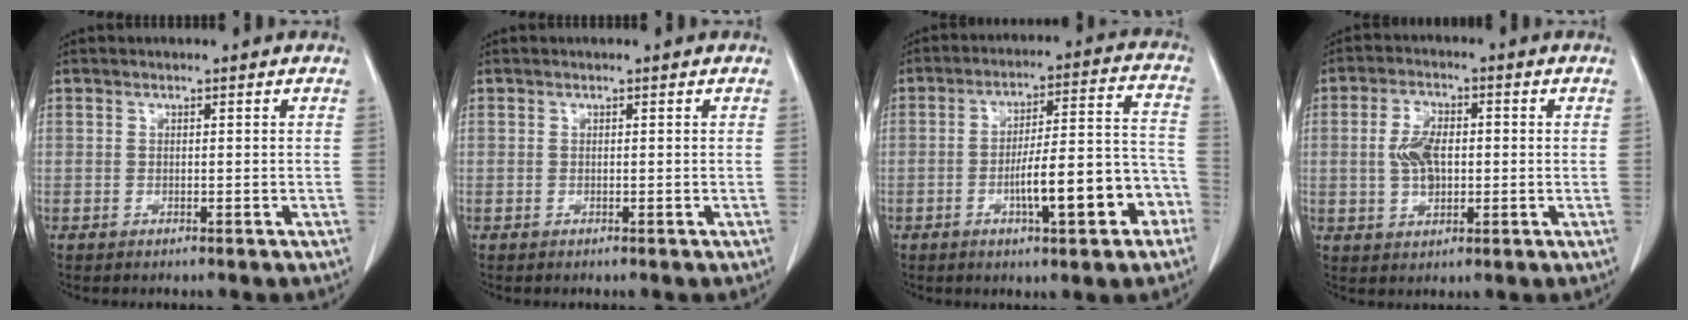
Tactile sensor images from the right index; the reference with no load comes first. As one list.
[{"total": 0.0}, {"total": 12.9, "force": [-4.9, 2.7, 11.7], "torque": [-0.167, 0.031, -0.066]}, {"total": 6.0, "force": [0.1, 3.4, 5.0], "torque": [-0.100, 0.010, 0.004]}]